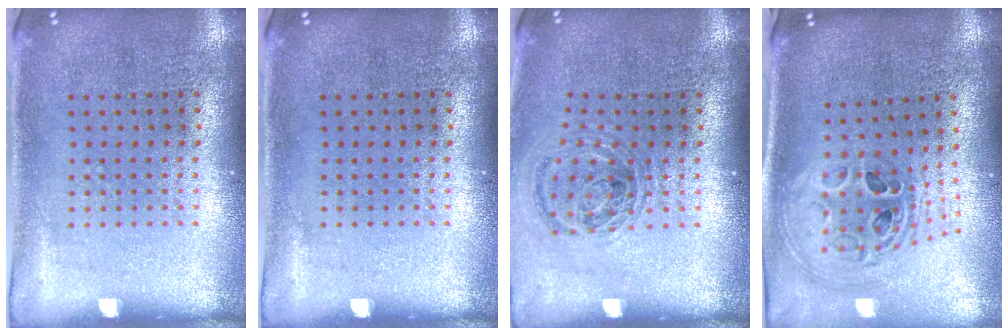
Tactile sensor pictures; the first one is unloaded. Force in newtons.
{"total": 0.0}
{"total": 1.0, "press": 1.0, "slide": 0.2}
{"total": 1.5, "press": 1.4, "slide": 0.7}